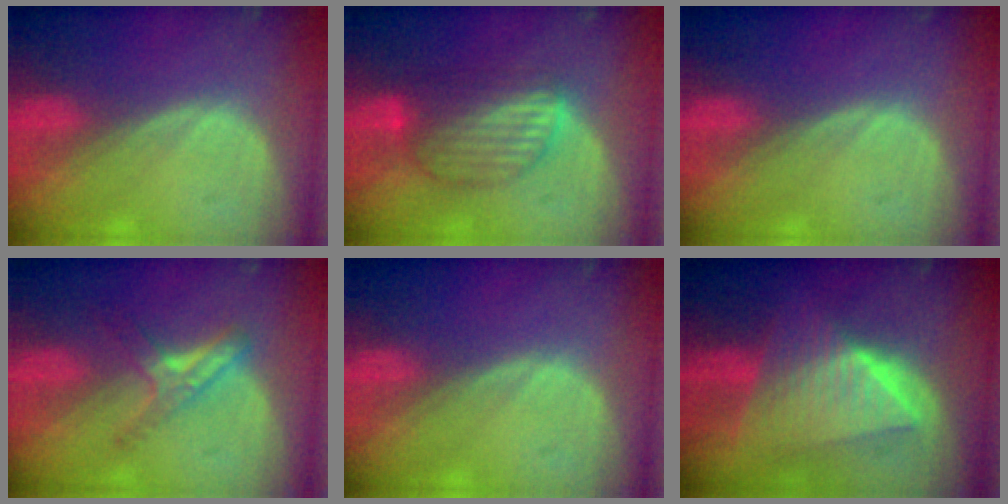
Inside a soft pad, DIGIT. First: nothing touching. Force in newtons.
{"total": 7.1, "press": 7.0, "slide": 1.3}
{"total": 0.0}
{"total": 5.4, "press": 4.8, "slide": 2.6}
{"total": 0.0}
{"total": 9.7, "press": 9.7, "slide": 0.7}